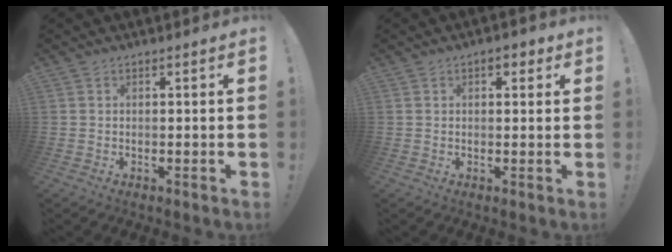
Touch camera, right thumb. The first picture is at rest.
{"total": 3.3, "force": [1.4, 1.9, 2.3], "torque": [-0.024, 0.000, 0.020]}